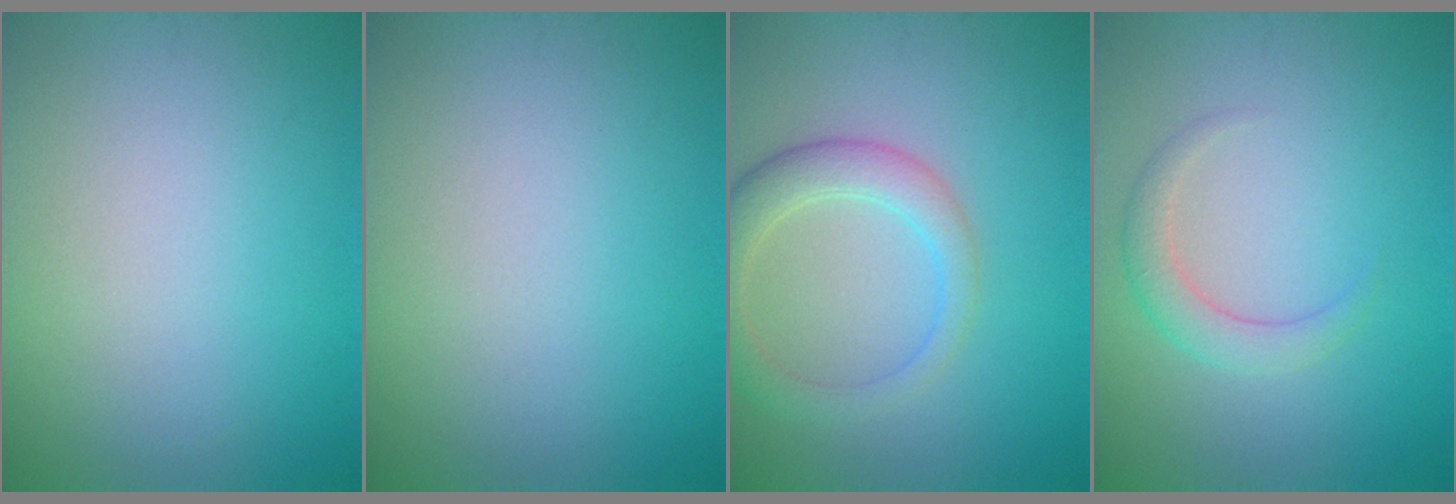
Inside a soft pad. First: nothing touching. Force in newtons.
{"total": 0.0}
{"total": 3.6, "press": 3.5, "slide": 0.2}
{"total": 2.1, "press": 2.1, "slide": 0.1}